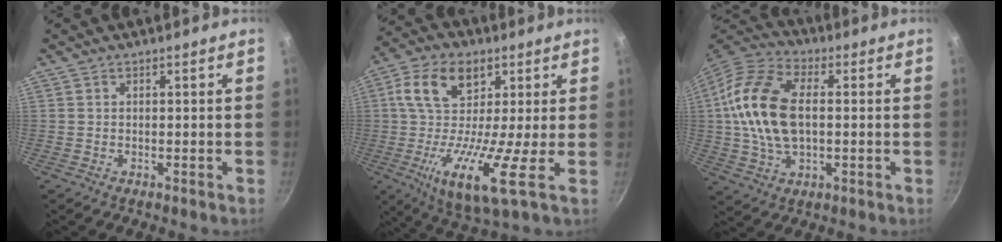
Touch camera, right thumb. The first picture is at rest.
{"total": 17.1, "force": [1.3, 7.5, 15.3], "torque": [-0.264, 0.000, -0.001]}
{"total": 17.2, "force": [0.9, 9.9, 14.0], "torque": [-0.264, 0.022, 0.004]}